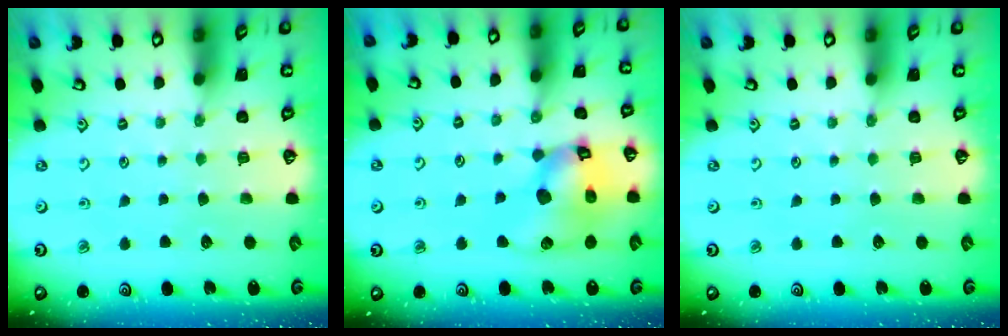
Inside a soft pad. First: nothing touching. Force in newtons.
{"total": 14.4, "press": 14.2, "slide": 2.0}
{"total": 0.0}